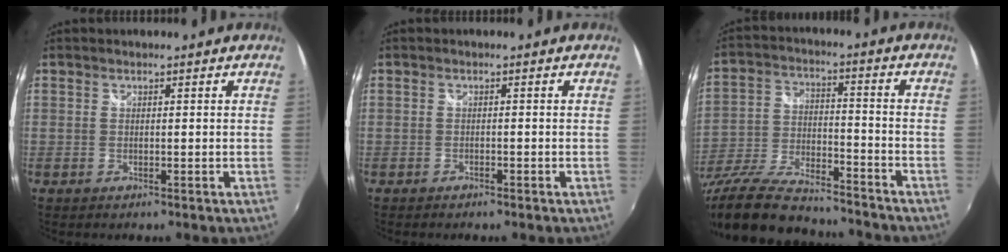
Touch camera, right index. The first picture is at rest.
{"total": 1.1, "force": [-1.0, 0.4, 0.3], "torque": [-0.011, -0.003, -0.018]}
{"total": 23.5, "force": [-19.2, 6.8, 11.7], "torque": [-0.243, -0.041, -0.317]}